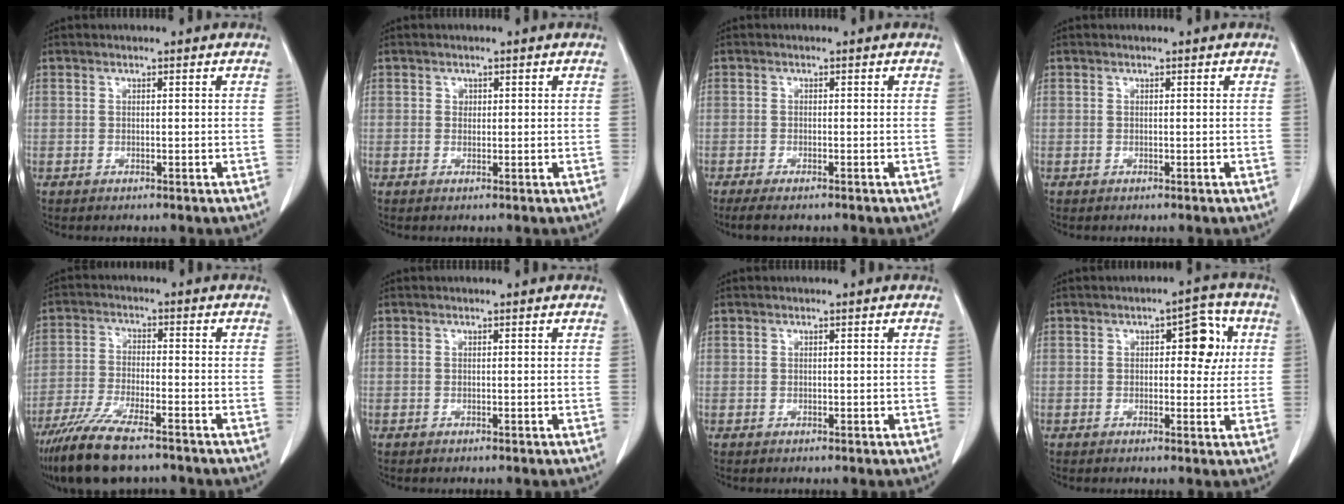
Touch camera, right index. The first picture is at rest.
{"total": 0.7, "force": [0.2, 0.6, 0.3], "torque": [0.001, 0.001, 0.003]}
{"total": 3.6, "force": [-2.9, 0.7, 2.1], "torque": [-0.034, -0.010, -0.040]}
{"total": 0.0}
{"total": 12.2, "force": [-9.4, 2.5, 7.5], "torque": [-0.139, -0.031, -0.161]}
{"total": 0.0}
{"total": 0.0}
{"total": 6.0, "force": [1.3, 2.8, 5.1], "torque": [-0.058, 0.020, 0.016]}